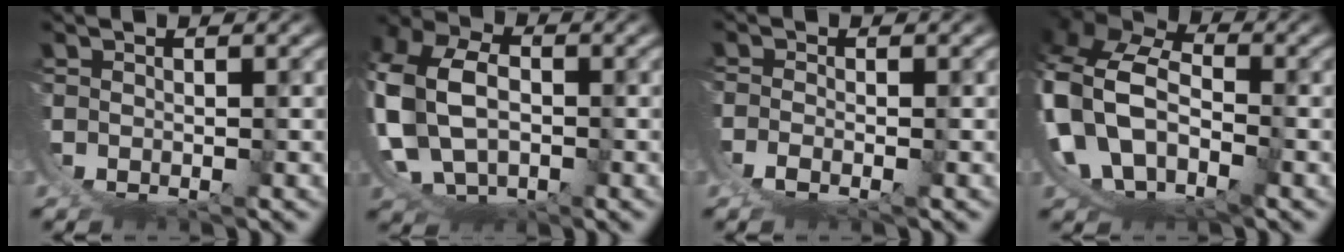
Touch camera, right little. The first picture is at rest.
{"total": 9.5, "force": [3.2, 7.1, 5.5], "torque": [-0.167, -0.025, 0.061]}
{"total": 2.1, "force": [0.1, 1.2, 1.8], "torque": [-0.049, -0.013, 0.007]}
{"total": 18.3, "force": [0.6, 15.7, 9.4], "torque": [-0.273, -0.060, 0.005]}